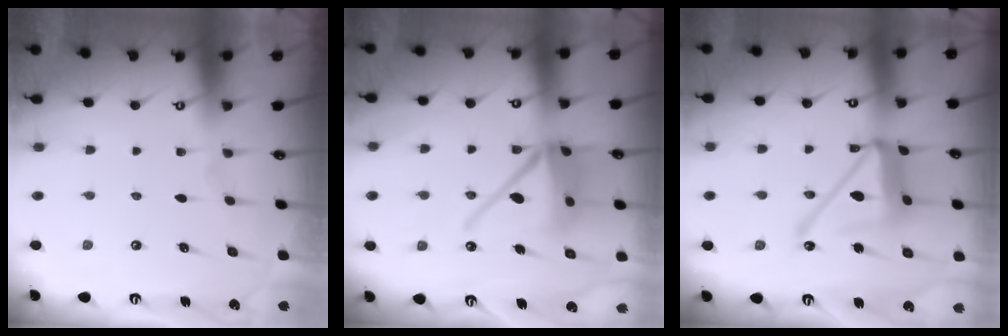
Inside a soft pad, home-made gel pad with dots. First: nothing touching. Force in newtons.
{"total": 14.9, "press": 14.8, "slide": 1.9}
{"total": 16.1, "press": 16.0, "slide": 1.4}